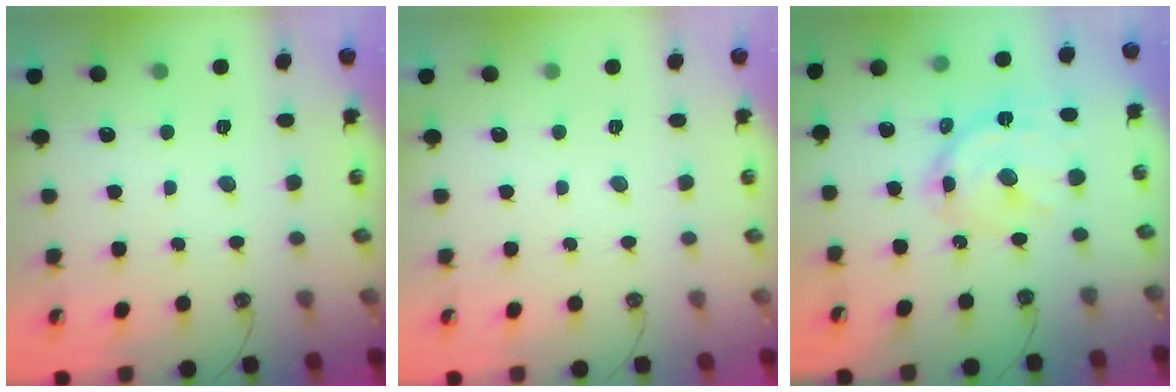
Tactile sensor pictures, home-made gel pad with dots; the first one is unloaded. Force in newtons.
{"total": 0.0}
{"total": 14.7, "press": 14.6, "slide": 1.3}